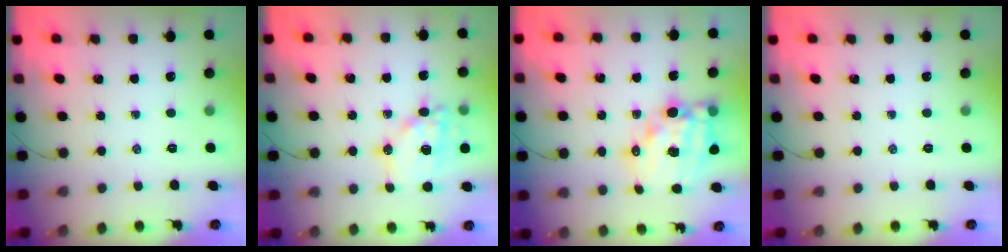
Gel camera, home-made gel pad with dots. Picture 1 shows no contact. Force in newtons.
{"total": 15.5, "press": 15.2, "slide": 3.2}
{"total": 15.4, "press": 14.9, "slide": 3.8}
{"total": 0.0}